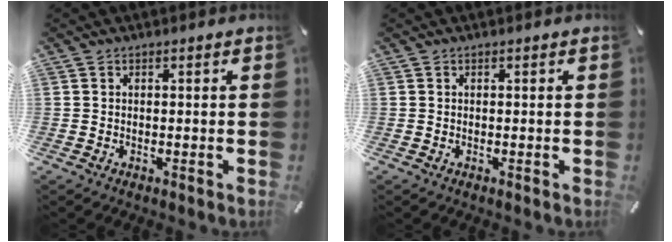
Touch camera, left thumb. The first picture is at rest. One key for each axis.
{"total": 0.0}